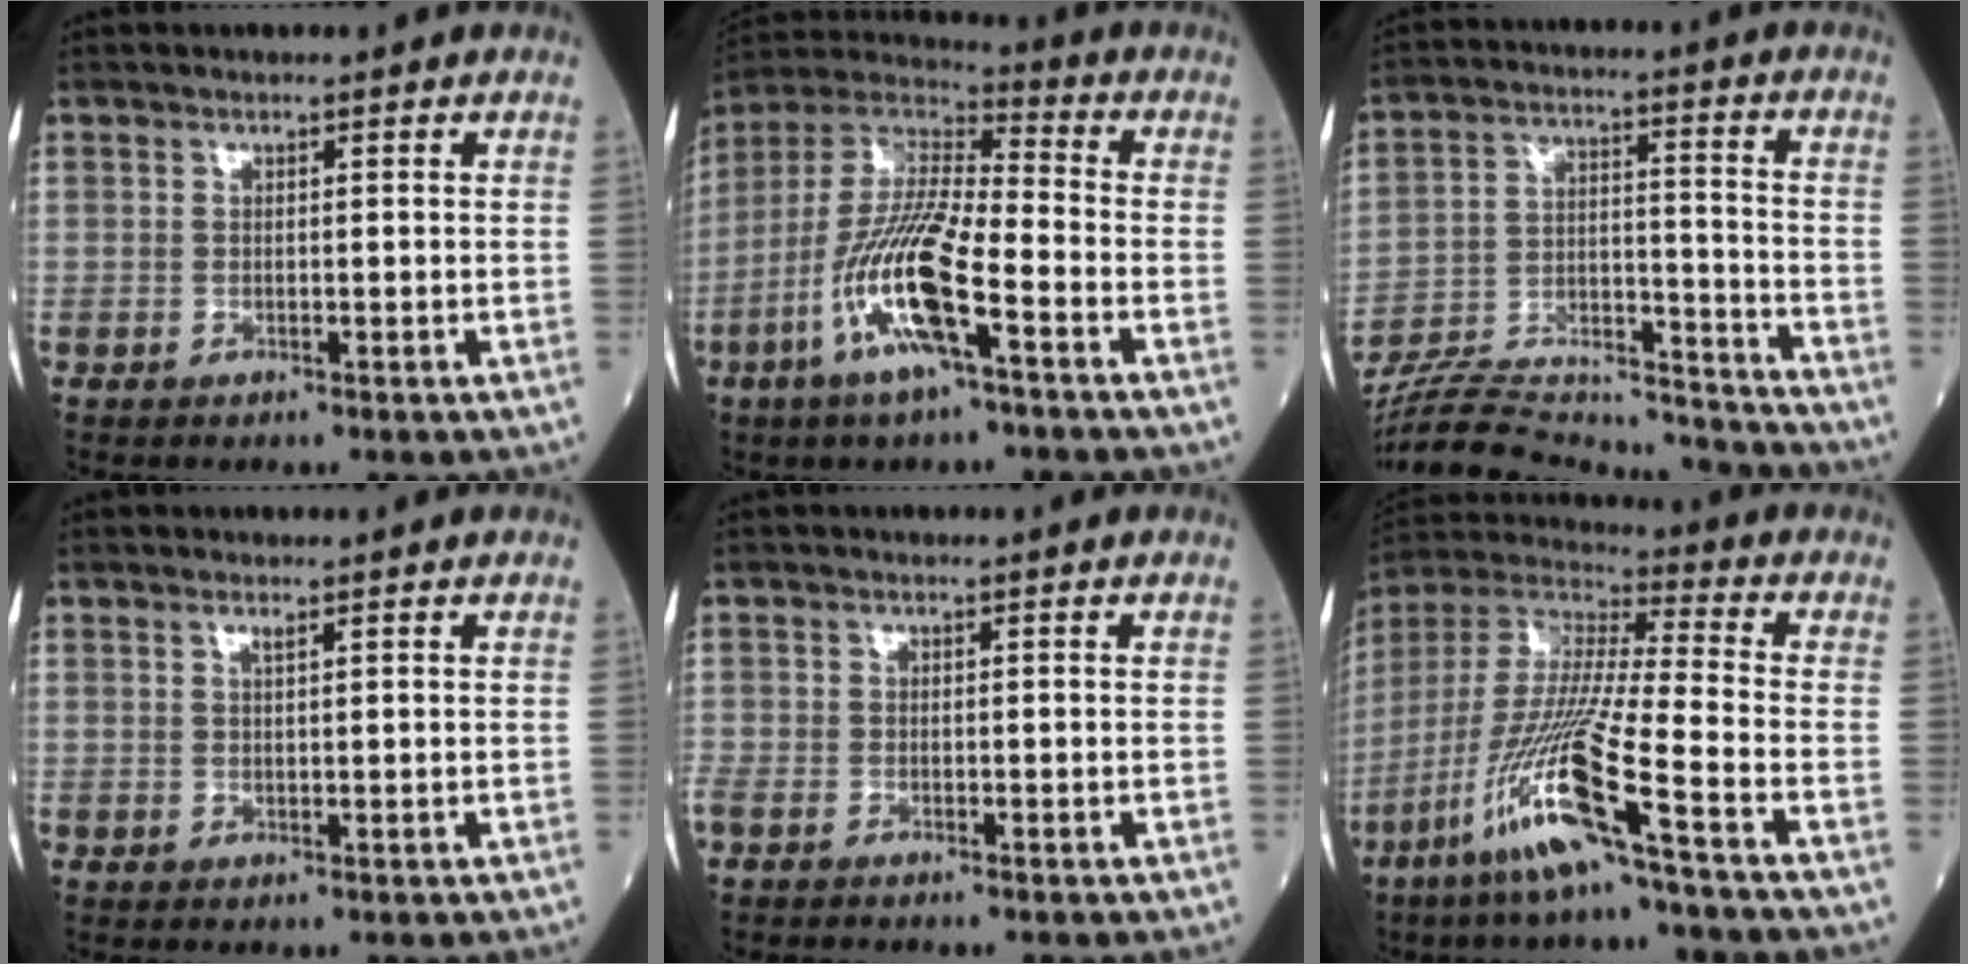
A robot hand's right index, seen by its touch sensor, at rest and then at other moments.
{"total": 15.0, "force": [-5.8, 2.5, 13.6], "torque": [-0.279, -0.007, -0.115]}
{"total": 21.1, "force": [-20.3, 2.7, 5.2], "torque": [-0.120, 0.008, -0.314]}
{"total": 0.8, "force": [0.5, -0.1, 0.6], "torque": [-0.012, -0.002, 0.010]}
{"total": 2.7, "force": [-2.4, 0.7, 1.2], "torque": [-0.030, -0.008, -0.042]}
{"total": 15.8, "force": [-7.9, -0.8, 13.7], "torque": [-0.289, -0.027, -0.158]}